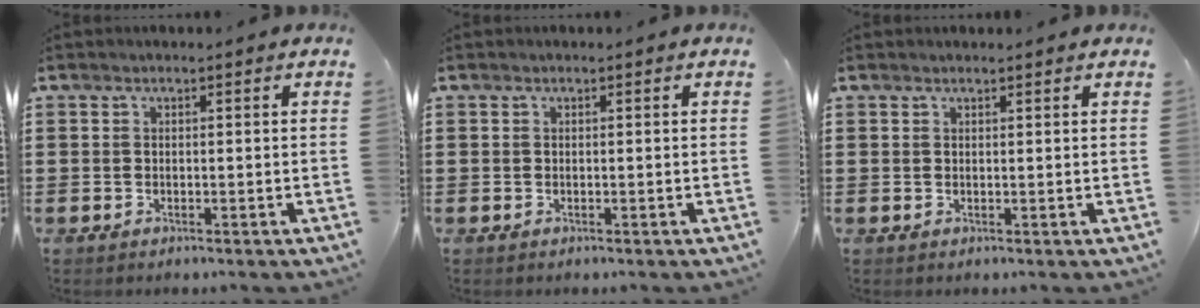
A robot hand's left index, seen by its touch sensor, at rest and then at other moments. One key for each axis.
{"total": 0.0}
{"total": 0.7, "fx": 0.7, "fy": 0.0, "fz": 0.2, "tx": -0.006, "ty": -0.001, "tz": 0.014}